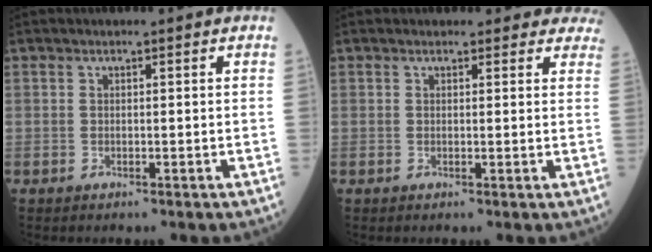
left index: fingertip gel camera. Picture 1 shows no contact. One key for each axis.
{"total": 8.9, "fx": 8.2, "fy": 3.3, "fz": 0.6, "tx": 0.044, "ty": 0.002, "tz": 0.057}